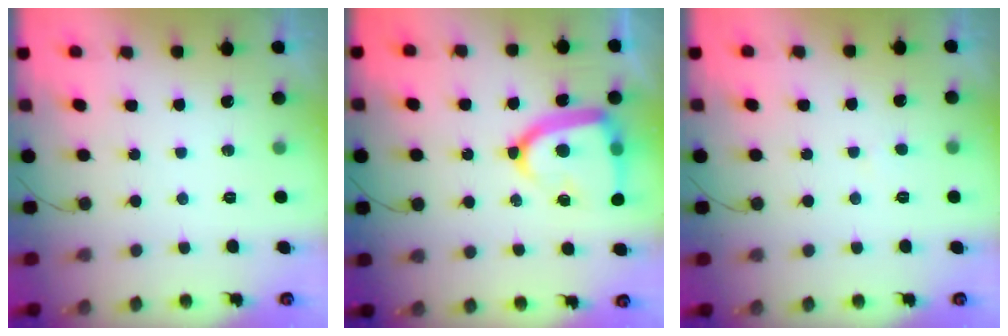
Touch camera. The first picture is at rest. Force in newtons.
{"total": 16.1, "press": 16.1, "slide": 0.9}
{"total": 1.8, "press": 1.8, "slide": 0.2}